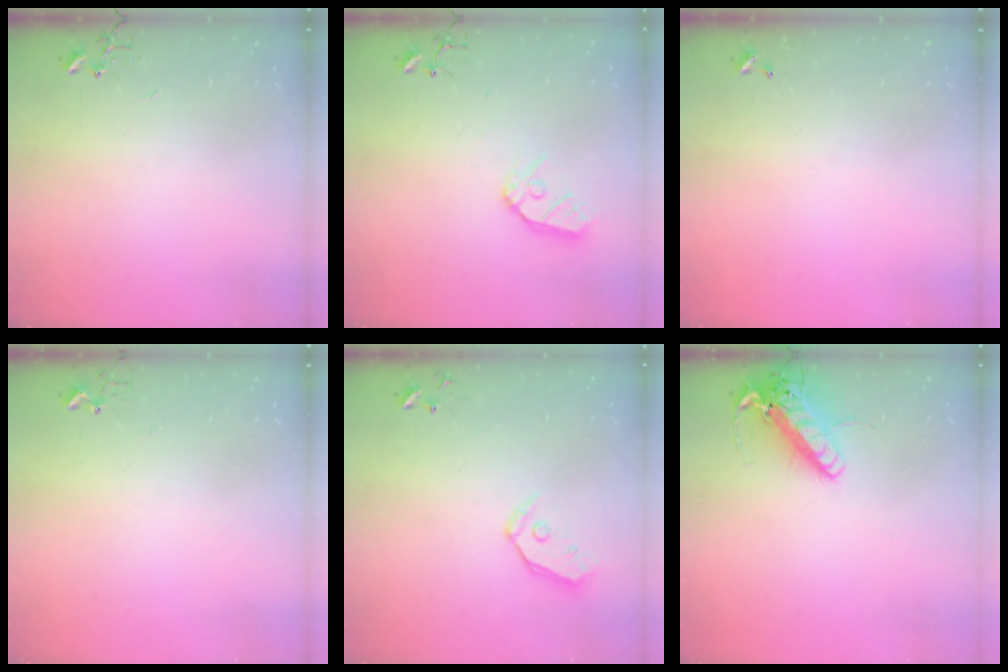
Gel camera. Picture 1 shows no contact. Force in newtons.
{"total": 9.7, "press": 9.7, "slide": 0.9}
{"total": 0.0}
{"total": 2.9, "press": 2.9, "slide": 0.3}
{"total": 7.7, "press": 7.6, "slide": 0.9}
{"total": 15.6, "press": 15.3, "slide": 3.2}